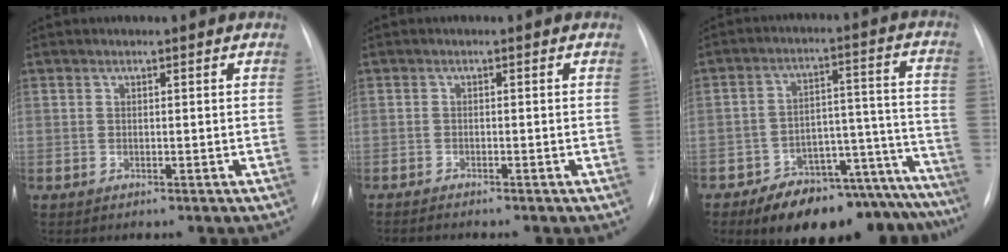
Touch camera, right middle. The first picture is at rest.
{"total": 2.1, "force": [-1.9, -0.1, 0.9], "torque": [-0.013, -0.003, -0.028]}
{"total": 19.5, "force": [-16.7, 6.8, 7.5], "torque": [-0.040, 0.056, -0.224]}